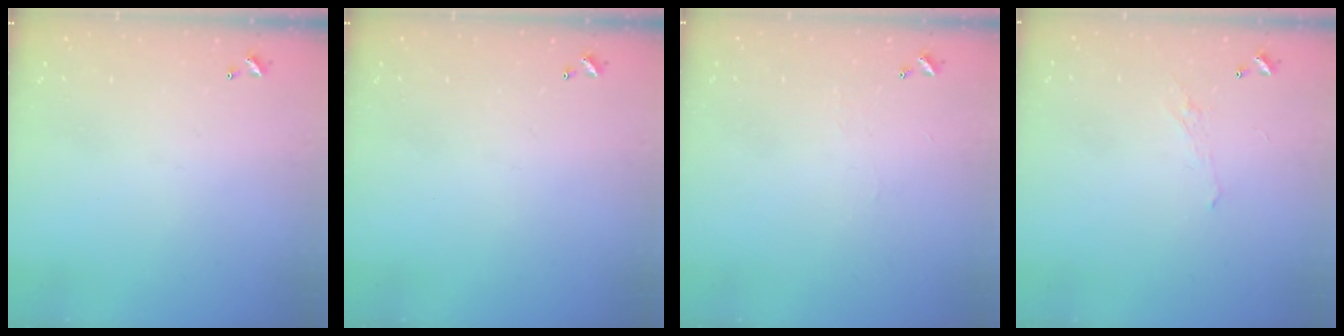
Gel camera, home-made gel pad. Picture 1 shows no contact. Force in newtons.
{"total": 0.0}
{"total": 2.3, "press": 2.3, "slide": 0.4}
{"total": 1.1, "press": 0.8, "slide": 0.7}